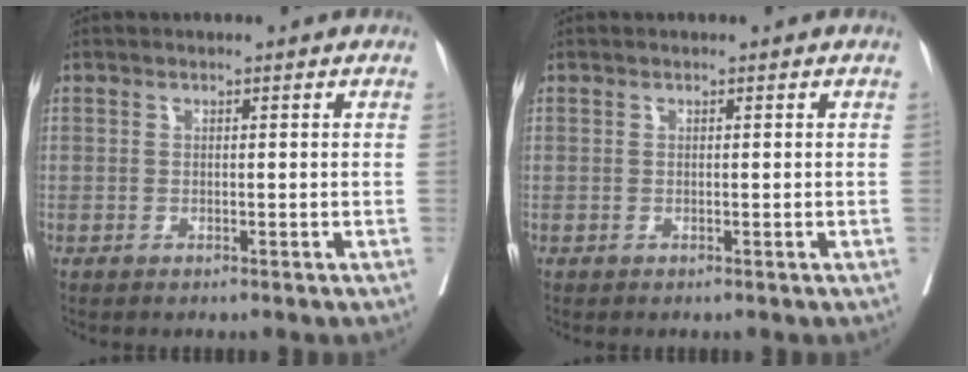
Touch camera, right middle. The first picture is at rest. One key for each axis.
{"total": 0.0}